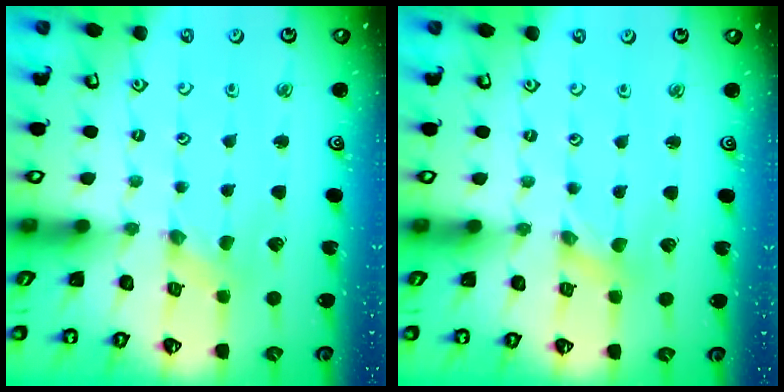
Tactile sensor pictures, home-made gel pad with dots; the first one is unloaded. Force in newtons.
{"total": 0.0}